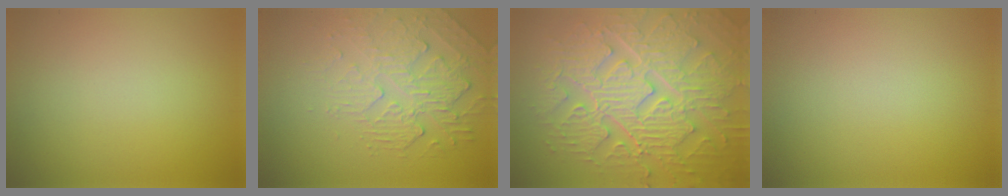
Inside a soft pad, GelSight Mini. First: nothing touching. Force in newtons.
{"total": 2.7, "press": 2.1, "slide": 1.7}
{"total": 9.2, "press": 6.7, "slide": 6.3}
{"total": 0.0}